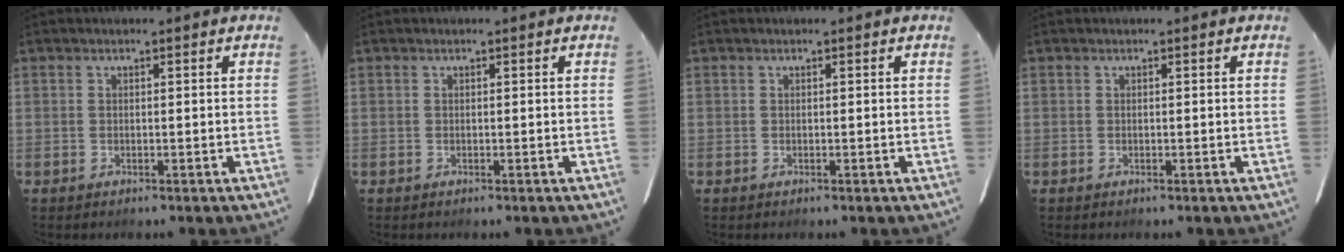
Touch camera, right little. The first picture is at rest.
{"total": 0.0}
{"total": 0.0}
{"total": 0.0}